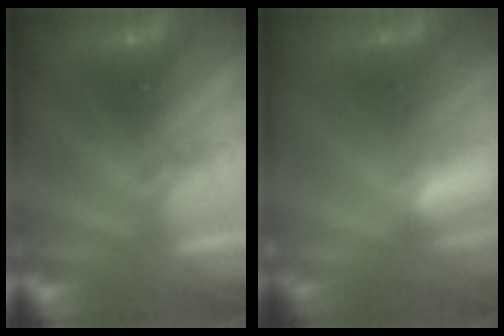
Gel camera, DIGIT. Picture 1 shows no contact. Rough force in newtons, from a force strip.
{"total": 3.4}